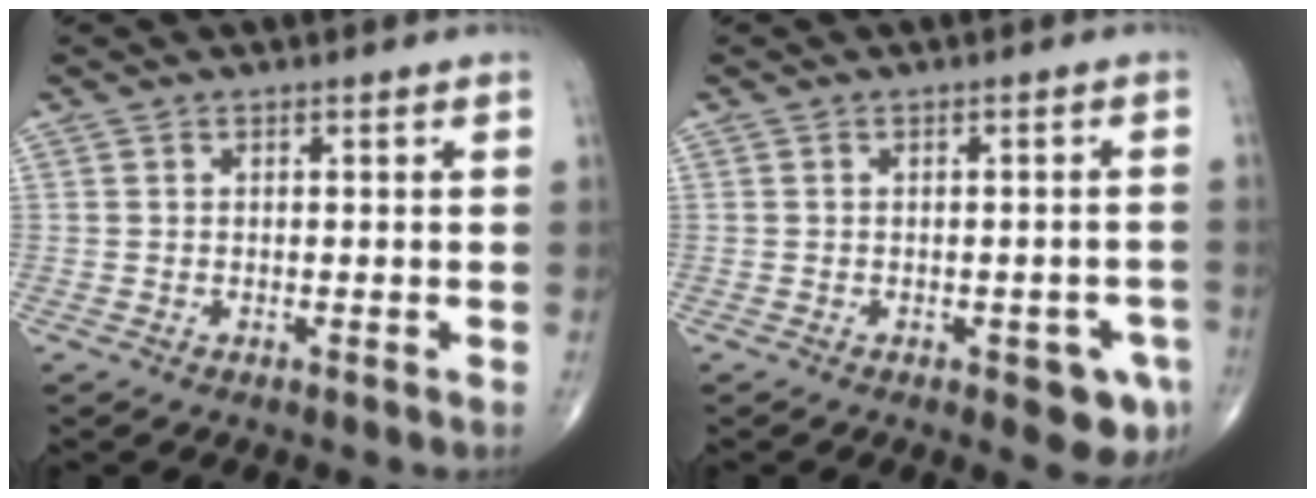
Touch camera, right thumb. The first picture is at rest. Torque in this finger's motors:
{"motor_torque": [1.09, 0.94, 0.47, -0.72, 0.16]}